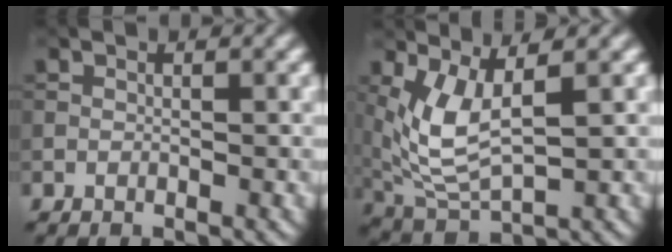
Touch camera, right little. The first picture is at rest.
{"total": 5.5, "force": [1.4, 2.3, 4.8], "torque": [-0.116, -0.012, 0.036]}